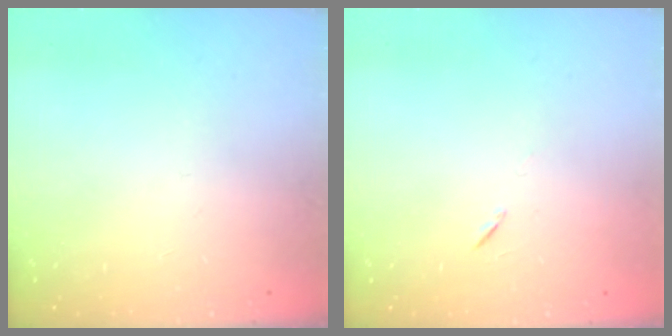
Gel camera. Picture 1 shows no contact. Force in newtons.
{"total": 5.8, "press": 5.4, "slide": 2.1}